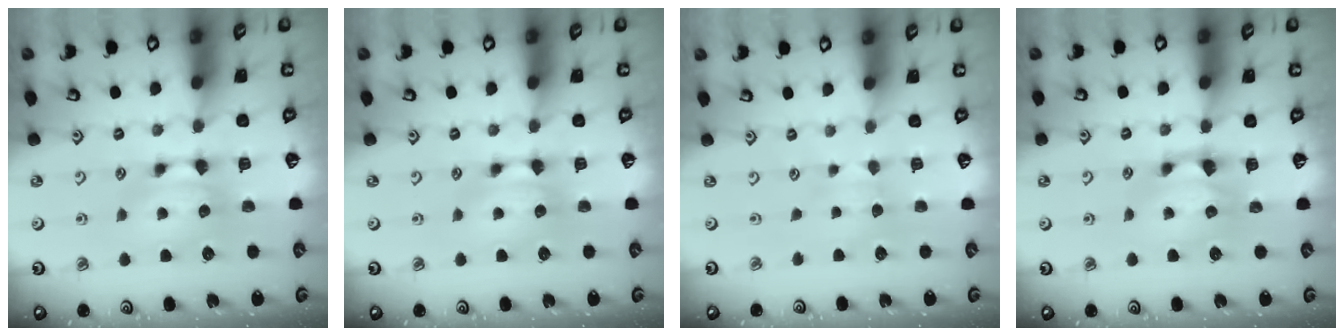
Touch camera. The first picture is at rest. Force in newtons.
{"total": 0.0}
{"total": 1.9, "press": 1.9, "slide": 0.4}
{"total": 0.6, "press": 0.1, "slide": 0.6}